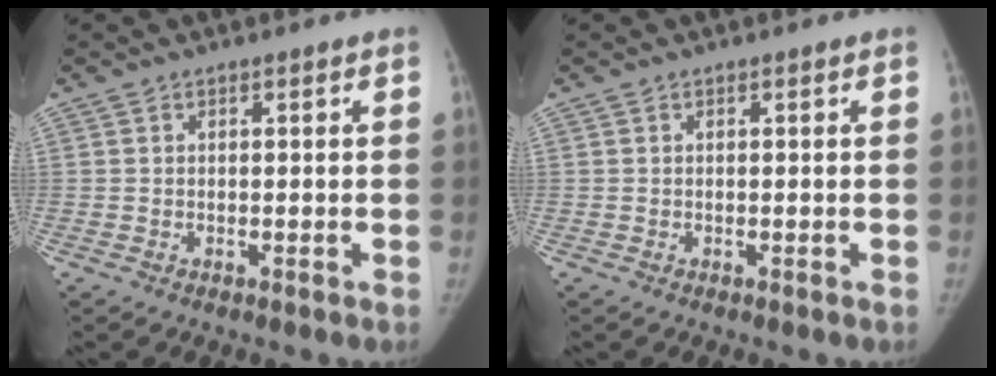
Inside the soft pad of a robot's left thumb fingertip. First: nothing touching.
{"total": 0.0}